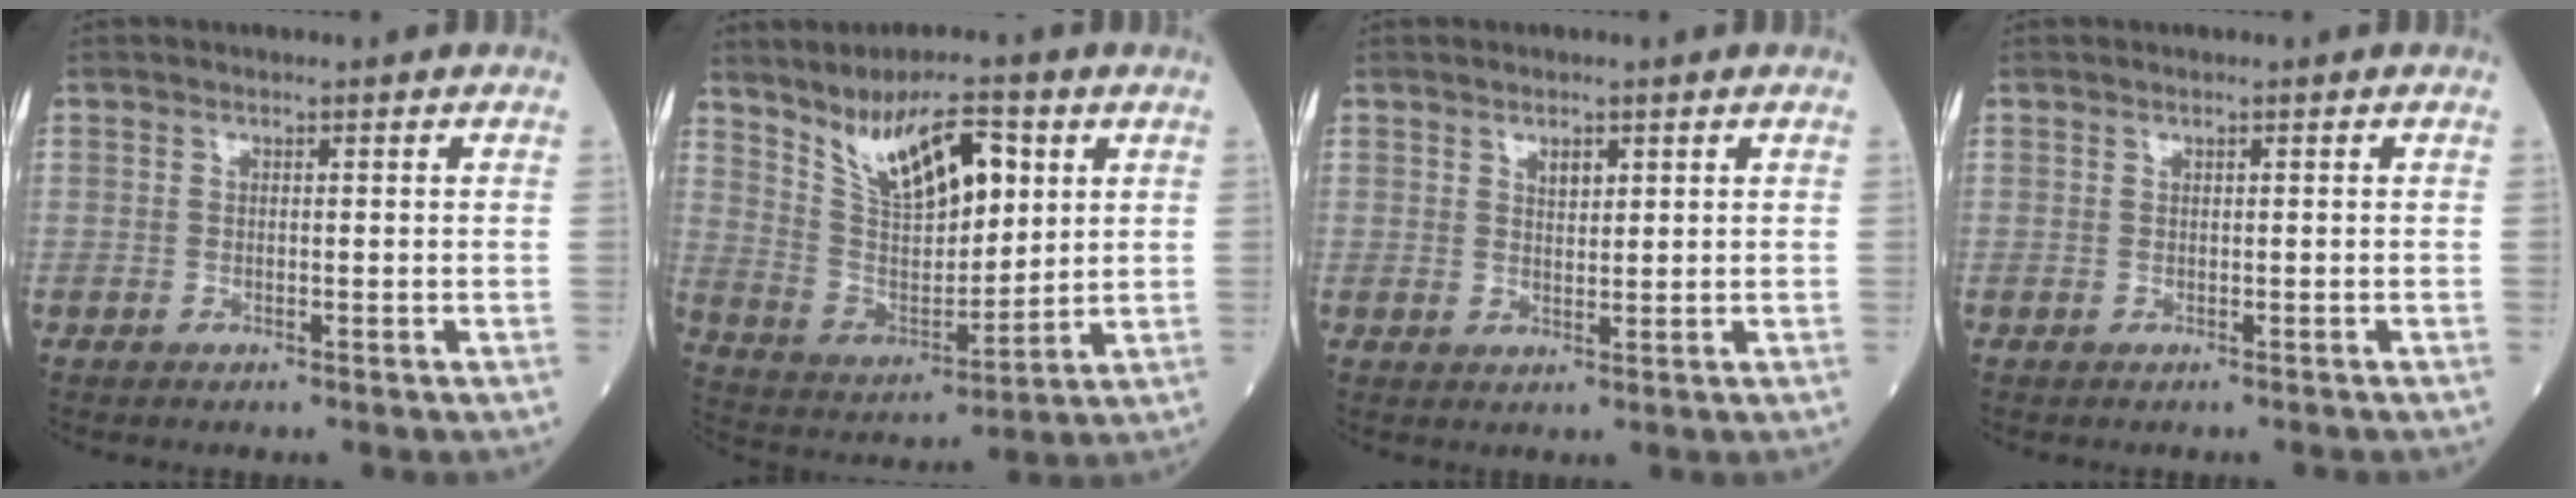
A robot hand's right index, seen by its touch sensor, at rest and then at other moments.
{"total": 13.7, "force": [6.7, 5.1, 10.8], "torque": [-0.197, 0.013, 0.132]}
{"total": 1.9, "force": [1.1, 0.8, 1.3], "torque": [-0.021, -0.001, 0.021]}
{"total": 0.0}